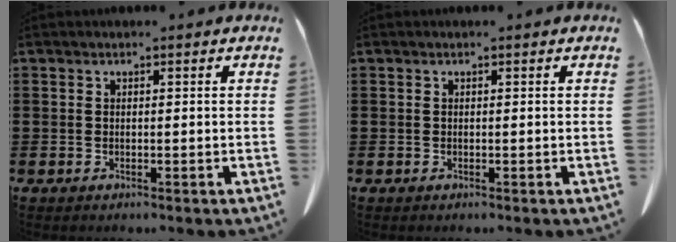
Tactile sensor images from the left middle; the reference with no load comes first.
{"total": 0.0}